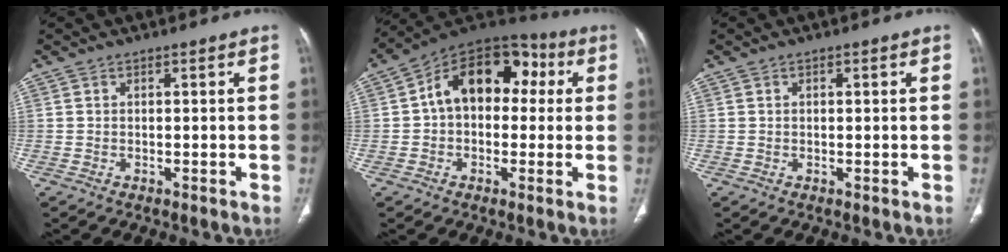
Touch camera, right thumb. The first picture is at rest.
{"total": 16.3, "force": [2.5, 10.9, 11.8], "torque": [-0.135, 0.047, 0.026]}
{"total": 0.8, "force": [0.3, 0.4, 0.7], "torque": [-0.016, 0.004, 0.006]}